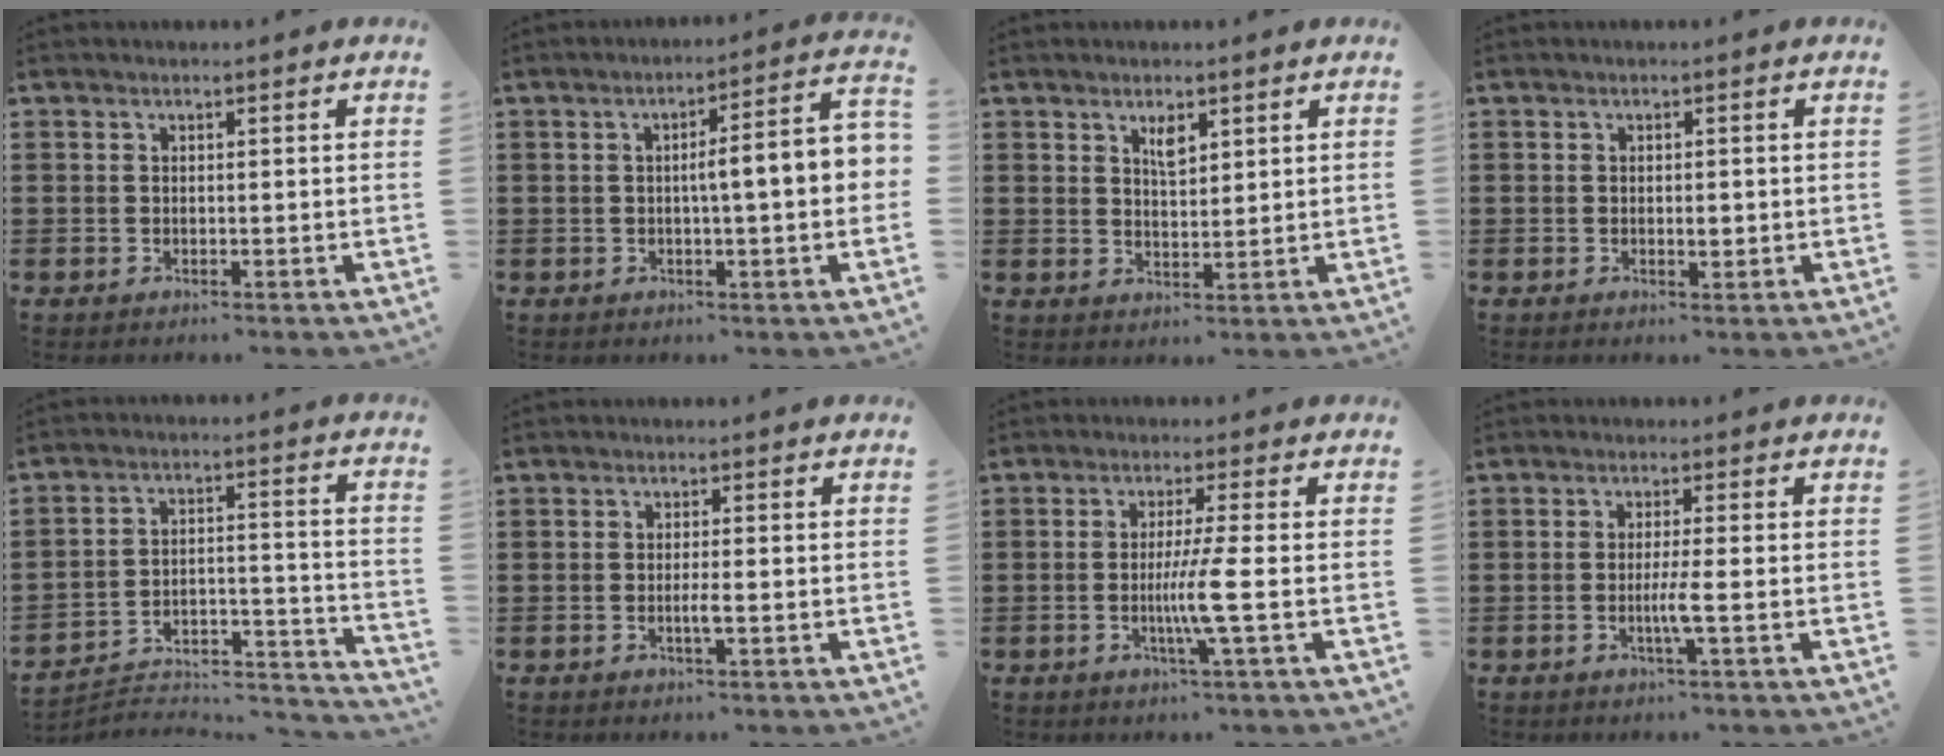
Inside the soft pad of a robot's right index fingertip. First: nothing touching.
{"total": 6.6, "force": [-0.3, 0.8, 6.6], "torque": [-0.109, -0.003, -0.012]}
{"total": 2.9, "force": [1.9, 1.1, 1.9], "torque": [-0.033, 0.000, 0.031]}
{"total": 1.5, "force": [-0.2, 0.6, 1.3], "torque": [-0.023, 0.001, -0.003]}
{"total": 3.9, "force": [-3.6, 1.4, 0.7], "torque": [-0.018, 0.000, -0.078]}
{"total": 2.1, "force": [-0.7, -0.1, 1.9], "torque": [-0.043, -0.009, -0.015]}
{"total": 5.9, "force": [-1.2, -1.1, 5.7], "torque": [-0.113, -0.022, -0.029]}
{"total": 3.4, "force": [-0.9, -0.5, 3.2], "torque": [-0.064, -0.016, -0.020]}